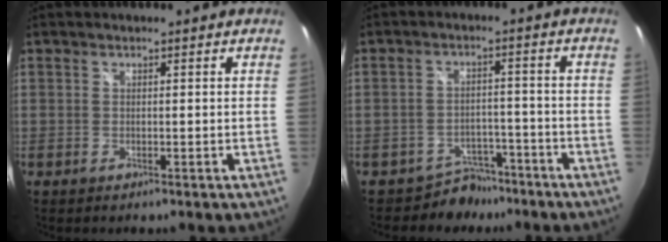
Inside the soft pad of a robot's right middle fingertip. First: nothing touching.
{"total": 5.7, "force": [-4.6, 3.3, -0.4], "torque": [0.006, 0.022, -0.070]}